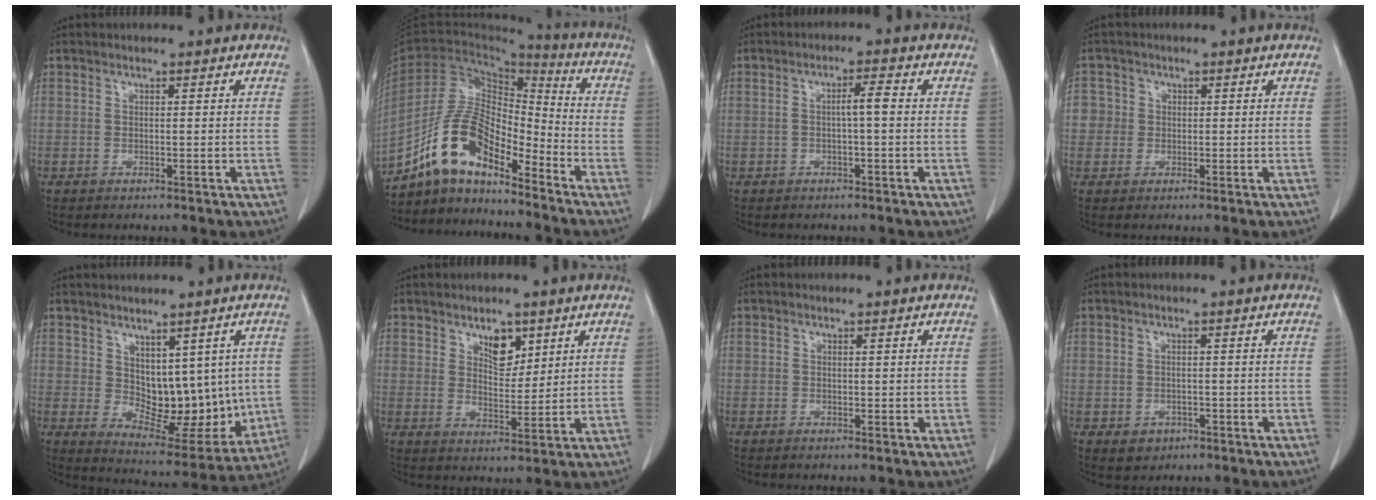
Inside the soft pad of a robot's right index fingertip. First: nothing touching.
{"total": 11.2, "force": [-8.8, 3.9, 5.8], "torque": [-0.118, 0.034, -0.161]}
{"total": 2.7, "force": [-0.1, 0.2, 2.7], "torque": [-0.048, 0.008, -0.001]}
{"total": 2.6, "force": [0.1, 2.6, 0.0], "torque": [0.015, 0.009, 0.000]}
{"total": 10.8, "force": [1.5, 6.4, 8.5], "torque": [-0.101, -0.003, 0.049]}
{"total": 5.0, "force": [2.9, 2.7, 3.1], "torque": [-0.046, -0.004, 0.052]}
{"total": 0.0}
{"total": 2.6, "force": [-1.0, 2.3, 0.7], "torque": [-0.006, 0.004, -0.006]}